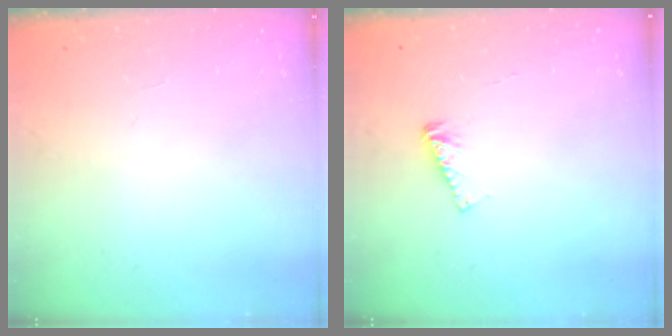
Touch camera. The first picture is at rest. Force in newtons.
{"total": 3.6, "press": 3.6, "slide": 0.3}